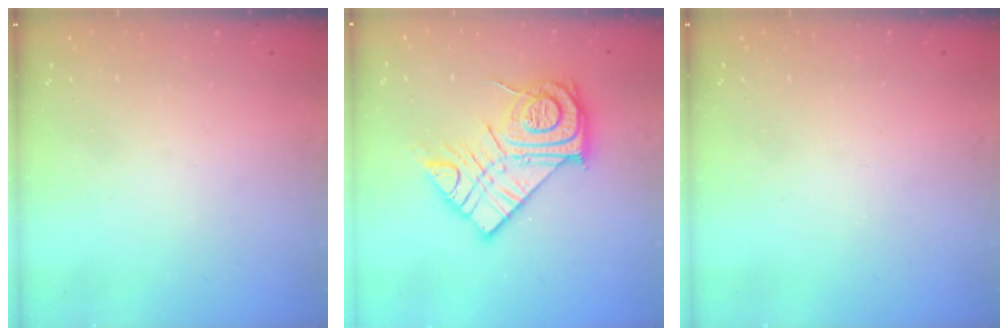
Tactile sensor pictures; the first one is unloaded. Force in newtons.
{"total": 18.5, "press": 18.4, "slide": 1.5}
{"total": 0.0}